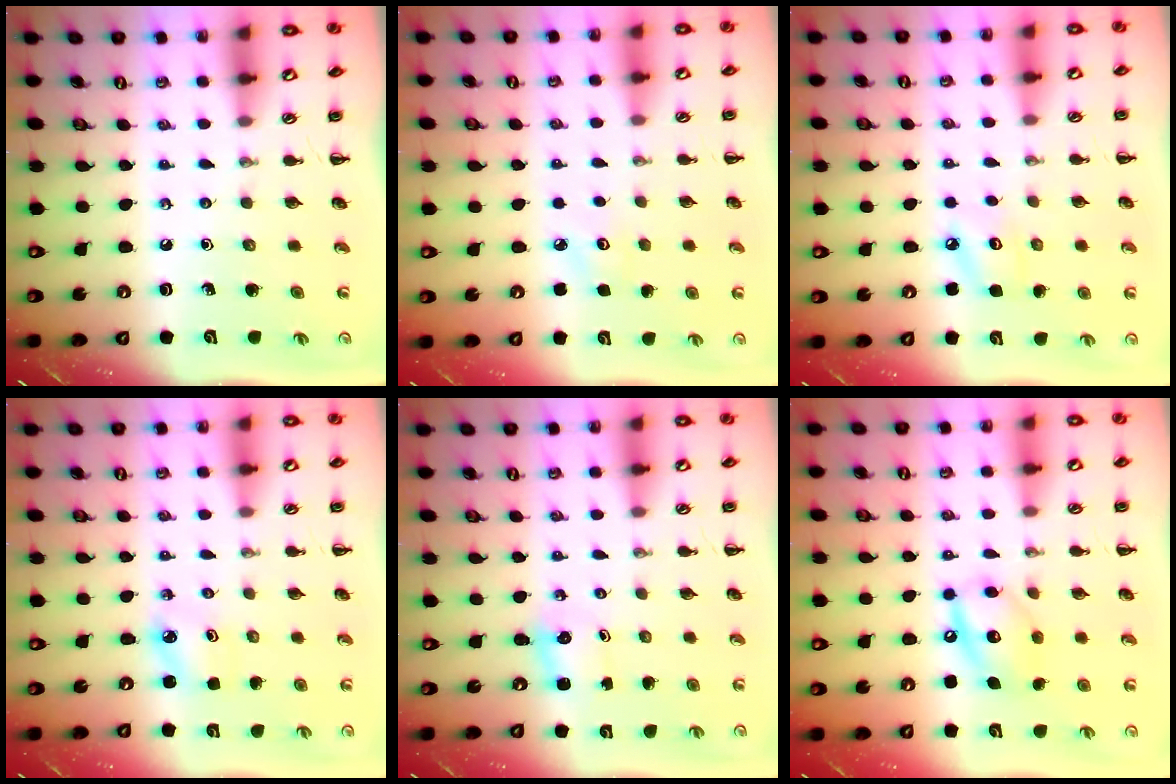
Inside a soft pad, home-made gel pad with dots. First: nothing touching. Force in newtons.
{"total": 2.6, "press": 2.5, "slide": 0.7}
{"total": 4.4, "press": 4.3, "slide": 1.0}
{"total": 2.5, "press": 2.5, "slide": 0.5}
{"total": 2.0, "press": 1.9, "slide": 0.7}
{"total": 12.2, "press": 12.0, "slide": 2.0}